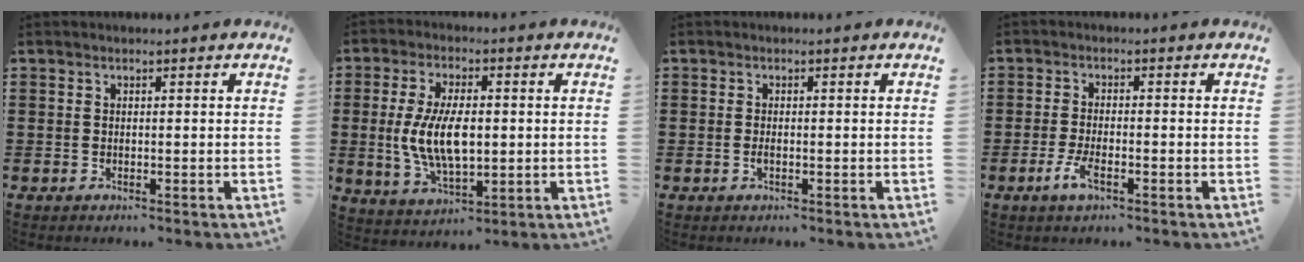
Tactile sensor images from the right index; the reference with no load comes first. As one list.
[{"total": 9.4, "force": [-0.1, 4.5, 8.2], "torque": [-0.177, 0.003, -0.004]}, {"total": 1.0, "force": [-0.3, 0.3, 0.9], "torque": [-0.018, -0.004, -0.005]}, {"total": 4.0, "force": [-1.9, 1.3, 3.3], "torque": [-0.075, -0.004, -0.040]}]